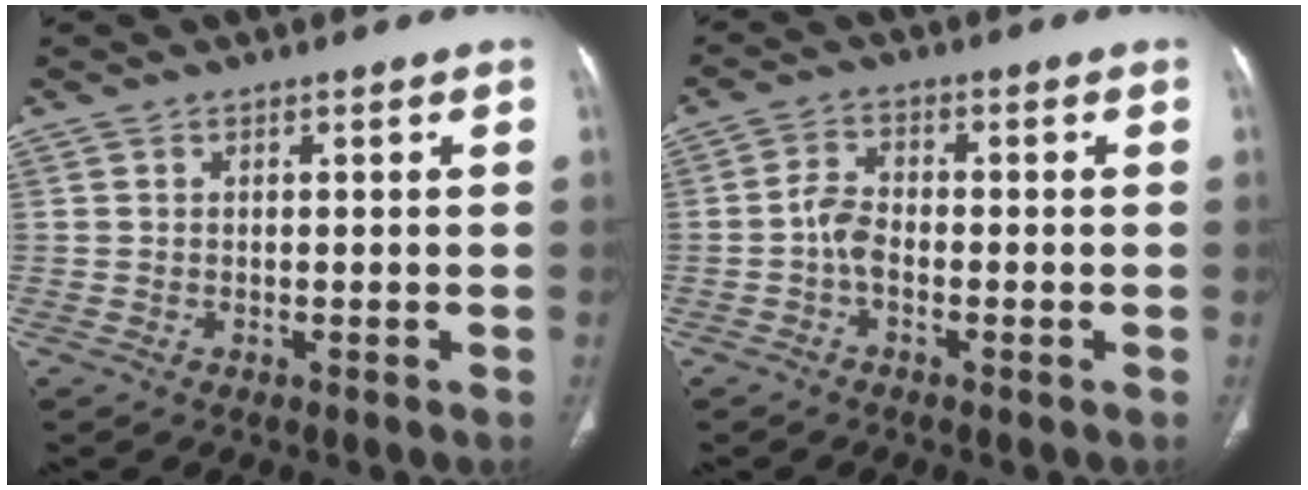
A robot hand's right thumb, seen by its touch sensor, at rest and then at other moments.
{"total": 3.7, "force": [-1.3, 2.0, 2.8], "torque": [-0.056, 0.012, -0.033]}